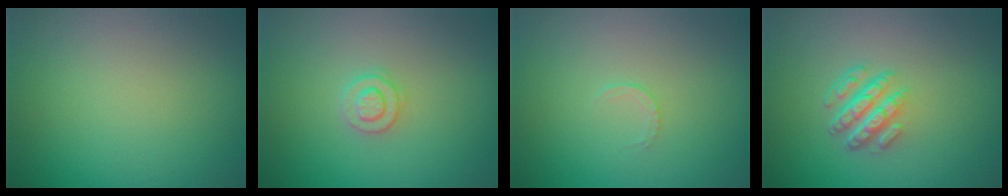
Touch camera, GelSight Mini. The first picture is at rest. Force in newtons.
{"total": 2.0, "press": 1.9, "slide": 0.4}
{"total": 0.6, "press": 0.4, "slide": 0.4}
{"total": 4.3, "press": 3.1, "slide": 3.0}